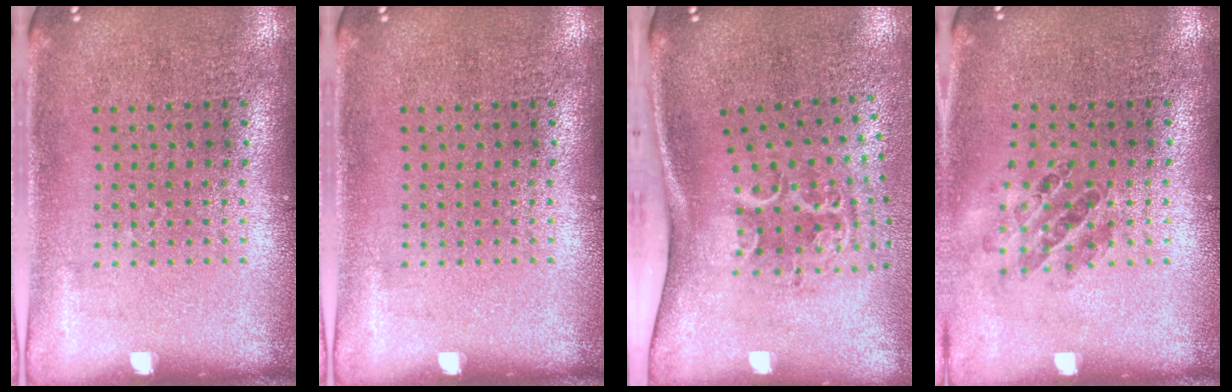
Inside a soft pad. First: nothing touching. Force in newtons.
{"total": 0.0}
{"total": 2.2, "press": 1.3, "slide": 1.8}
{"total": 0.8, "press": 0.8, "slide": 0.2}